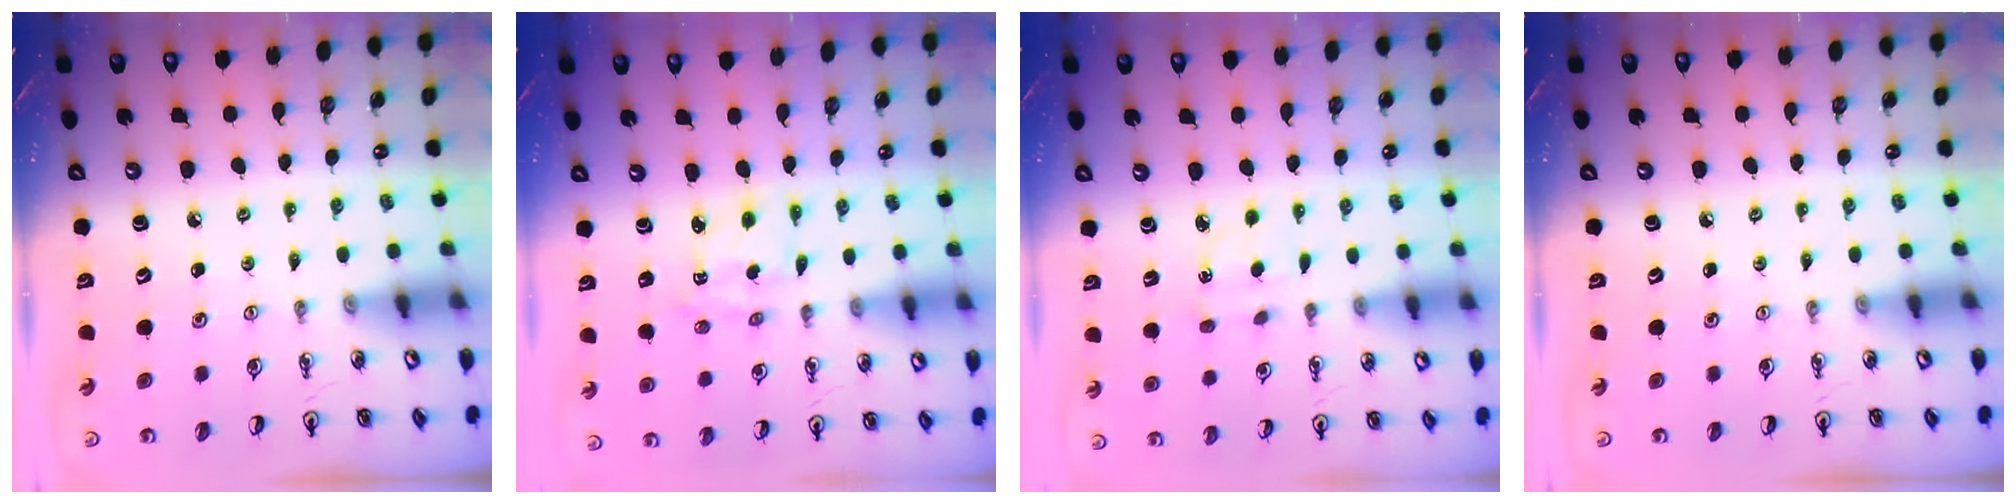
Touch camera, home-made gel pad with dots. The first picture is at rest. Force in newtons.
{"total": 2.1, "press": 2.0, "slide": 0.6}
{"total": 2.9, "press": 2.9, "slide": 0.5}
{"total": 0.0}